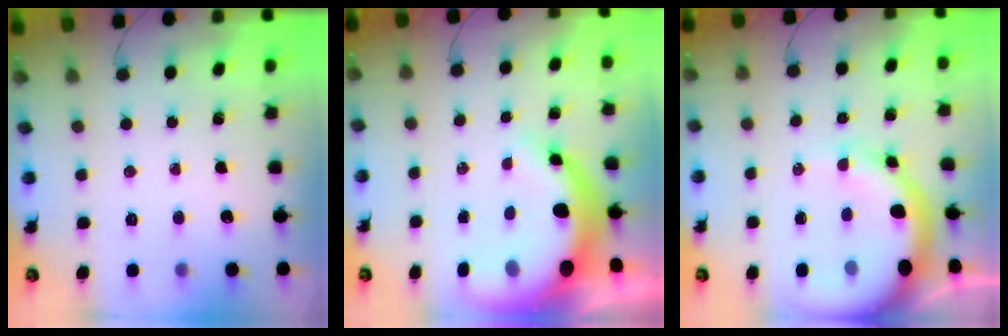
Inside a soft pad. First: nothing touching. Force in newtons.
{"total": 13.3, "press": 12.9, "slide": 2.9}
{"total": 11.6, "press": 11.4, "slide": 2.2}